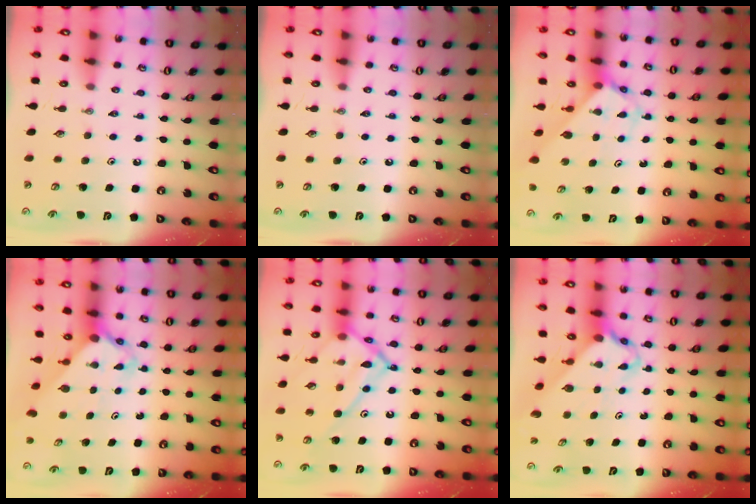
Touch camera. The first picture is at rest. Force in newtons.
{"total": 0.0}
{"total": 2.8, "press": 2.8, "slide": 0.1}
{"total": 2.8, "press": 2.8, "slide": 0.1}
{"total": 15.4, "press": 15.3, "slide": 1.6}
{"total": 2.8, "press": 2.8, "slide": 0.2}